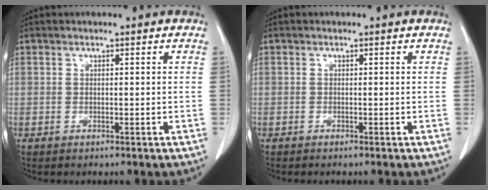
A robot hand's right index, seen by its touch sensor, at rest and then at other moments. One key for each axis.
{"total": 0.0}